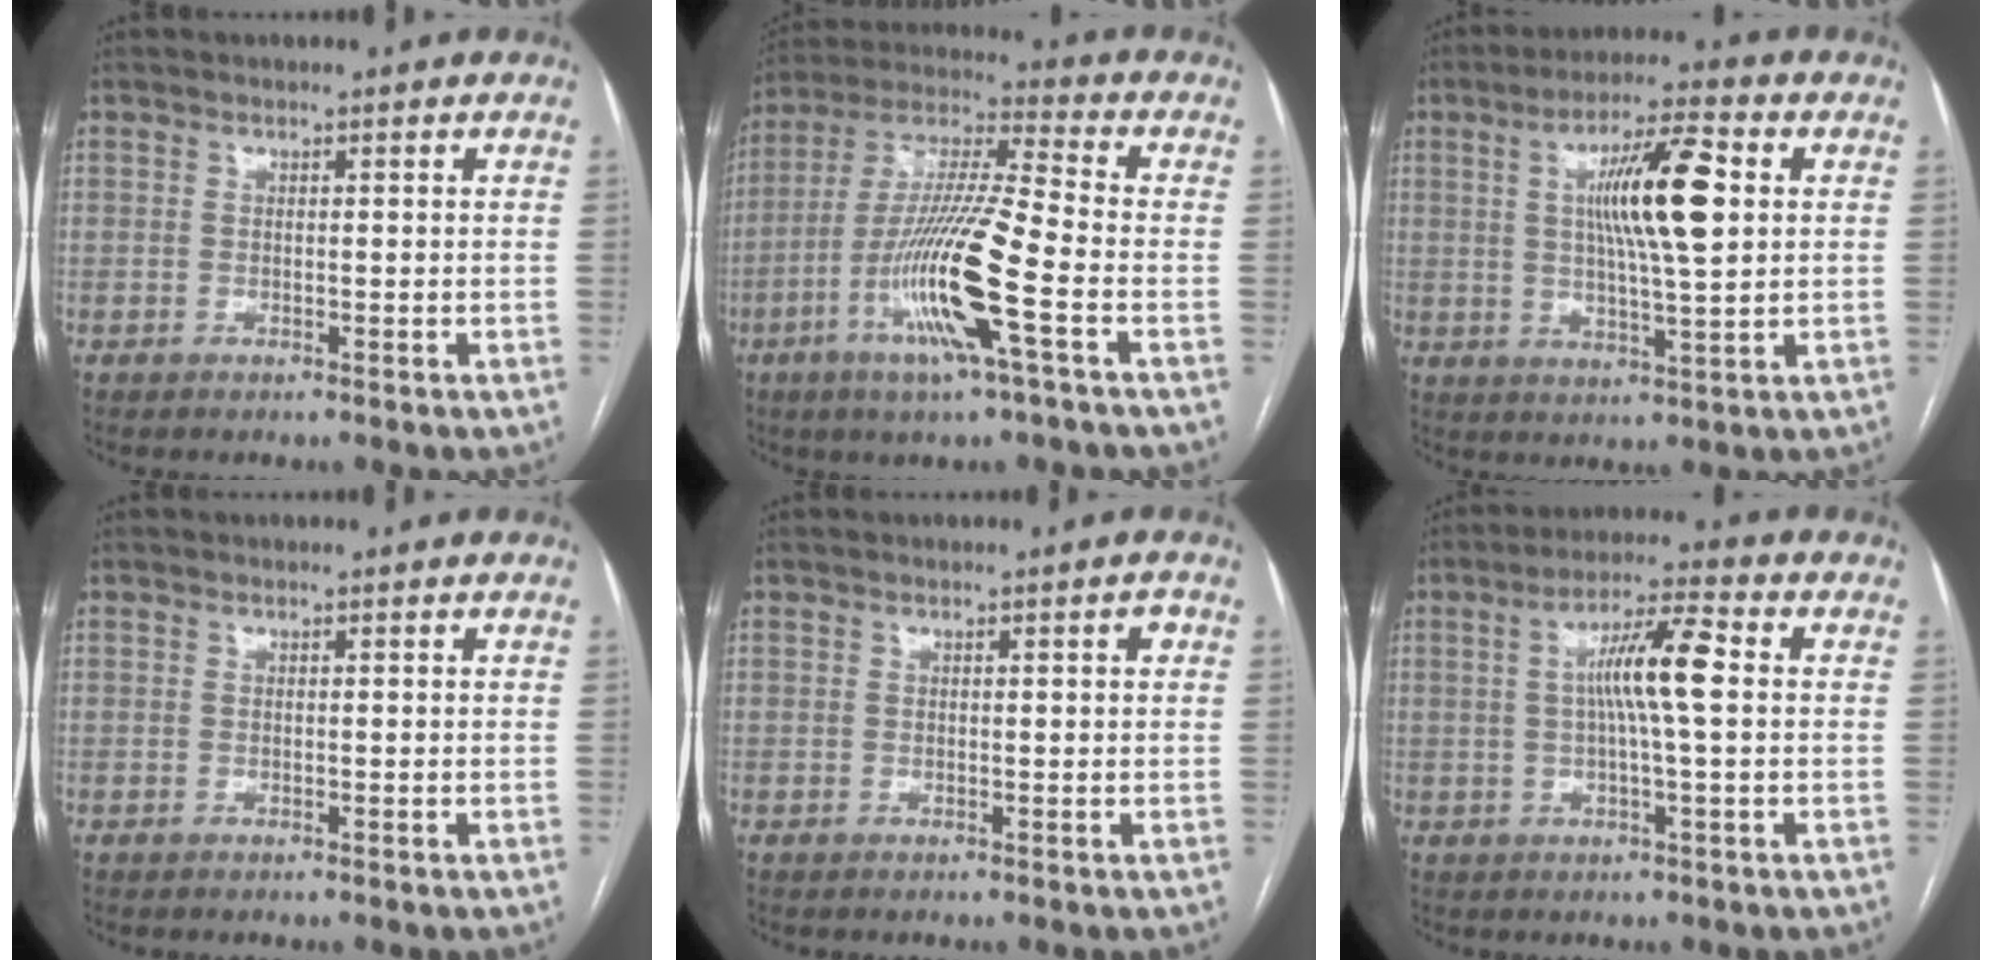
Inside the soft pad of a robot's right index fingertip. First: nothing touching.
{"total": 16.1, "force": [-5.6, 0.2, 15.1], "torque": [-0.303, -0.011, -0.110]}
{"total": 12.1, "force": [2.5, 1.4, 11.8], "torque": [-0.203, 0.008, 0.040]}
{"total": 0.0}
{"total": 1.2, "force": [0.3, 0.2, 1.1], "torque": [-0.013, 0.003, 0.003]}
{"total": 8.6, "force": [0.9, 0.4, 8.5], "torque": [-0.155, 0.014, 0.010]}